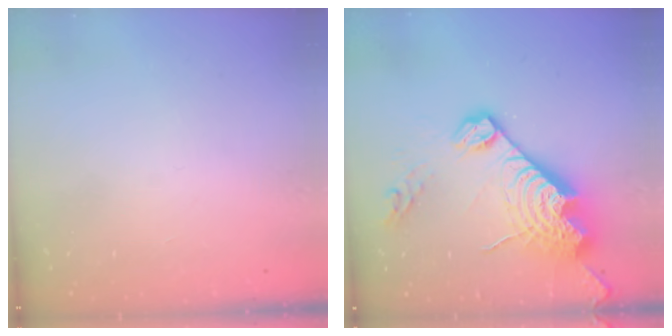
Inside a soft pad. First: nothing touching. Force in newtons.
{"total": 21.7, "press": 21.6, "slide": 1.8}